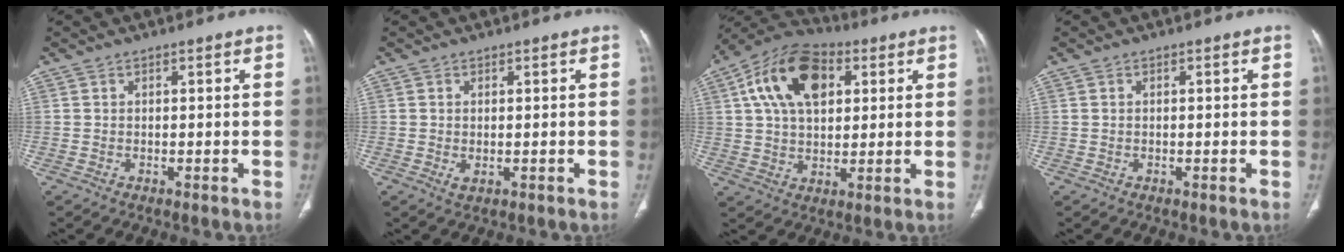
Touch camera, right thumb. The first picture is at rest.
{"total": 1.5, "force": [-0.3, 0.8, 1.3], "torque": [-0.027, -0.004, 0.002]}
{"total": 16.5, "force": [5.4, 10.0, 11.9], "torque": [-0.192, 0.008, 0.089]}
{"total": 0.0}